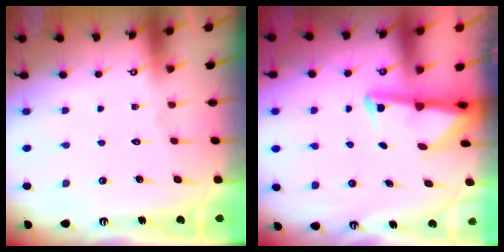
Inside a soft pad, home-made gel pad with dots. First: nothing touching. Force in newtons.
{"total": 2.9, "press": 2.9, "slide": 0.7}